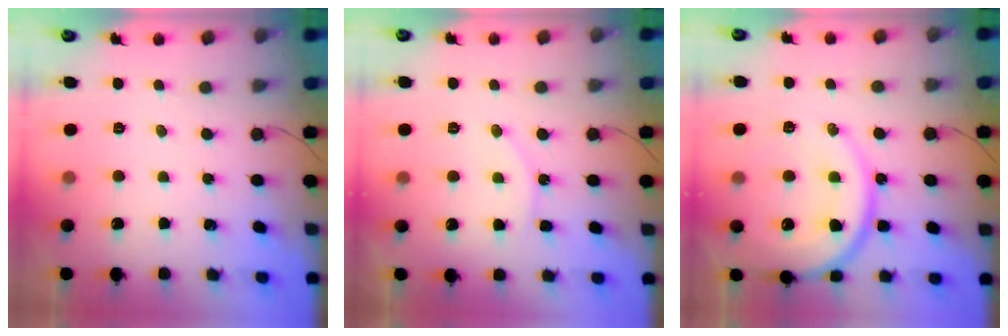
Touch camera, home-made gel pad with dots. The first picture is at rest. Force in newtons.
{"total": 9.3, "press": 9.3, "slide": 0.6}
{"total": 18.3, "press": 17.9, "slide": 3.8}